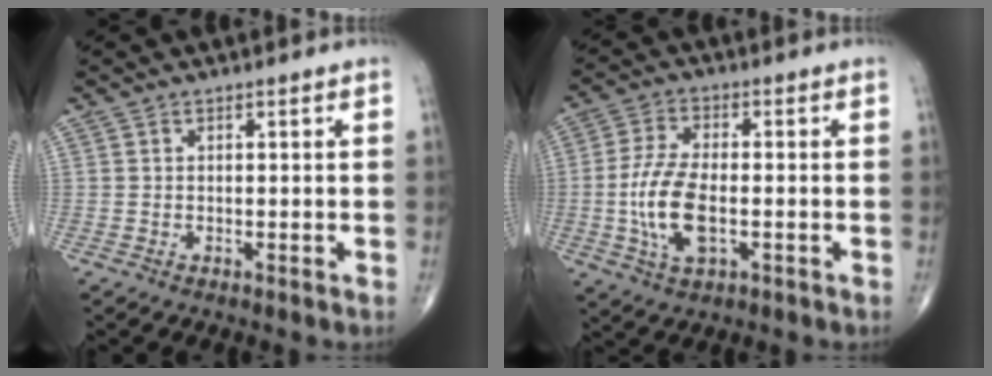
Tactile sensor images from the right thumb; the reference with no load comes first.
{"total": 10.6, "force": [-1.8, 4.9, 9.2], "torque": [-0.192, 0.006, -0.035]}